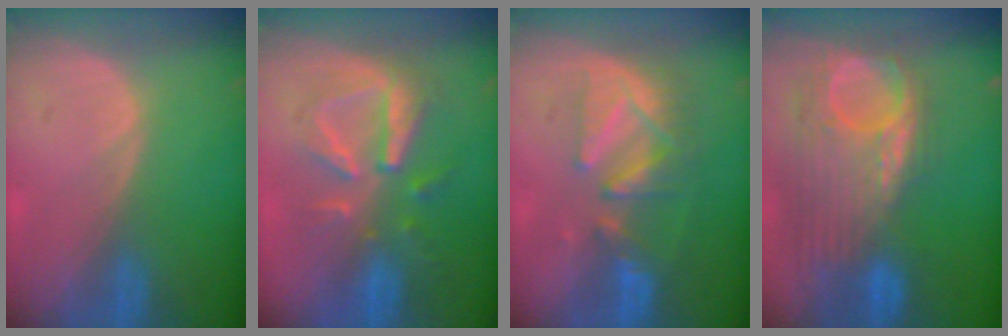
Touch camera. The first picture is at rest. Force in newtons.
{"total": 7.9, "press": 7.9, "slide": 0.4}
{"total": 8.3, "press": 7.9, "slide": 2.6}
{"total": 11.9, "press": 10.4, "slide": 5.8}